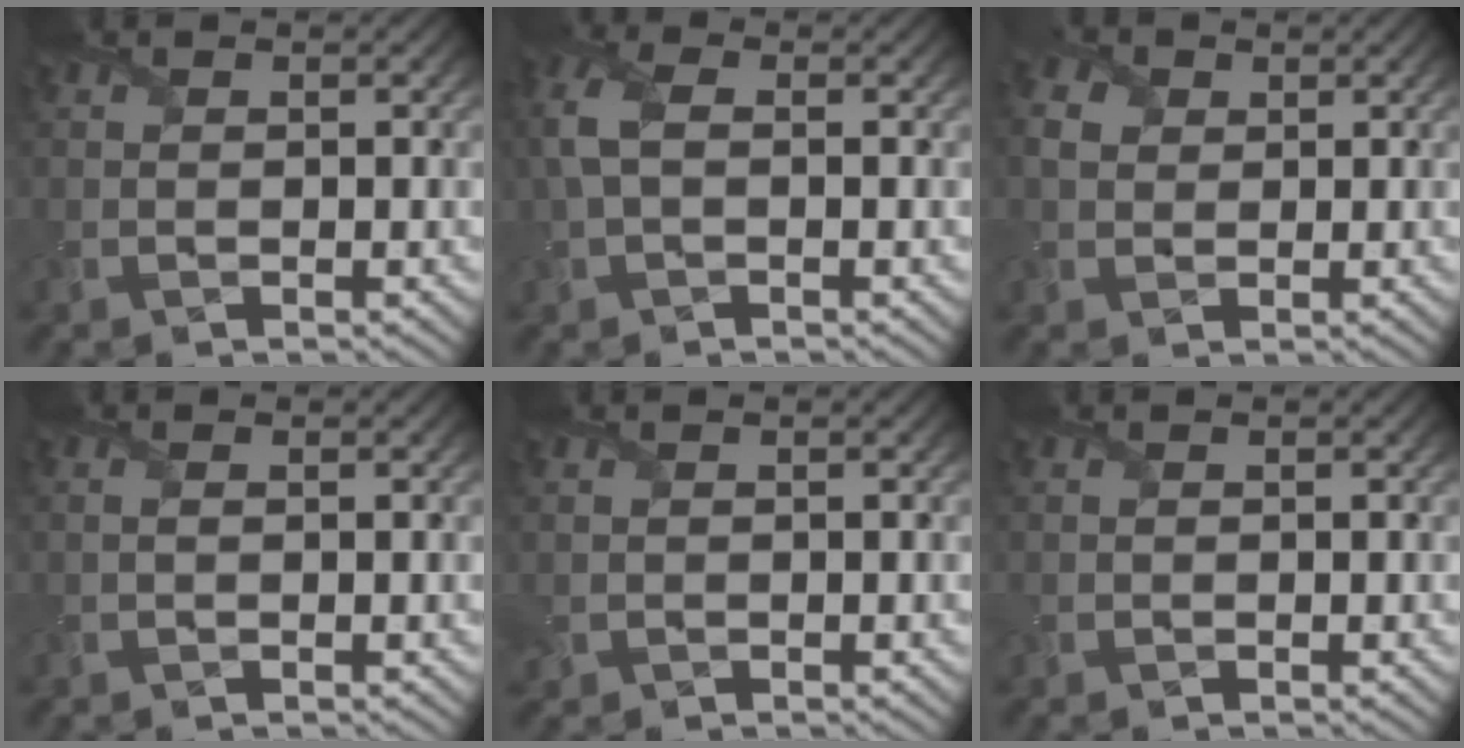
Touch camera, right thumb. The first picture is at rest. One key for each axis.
{"total": 4.8, "fx": 0.3, "fy": 2.6, "fz": 4.0, "tx": -0.103, "ty": 0.014, "tz": 0.000}
{"total": 3.0, "fx": 0.8, "fy": 2.4, "fz": 1.6, "tx": -0.048, "ty": 0.008, "tz": 0.015}
{"total": 0.7, "fx": -0.1, "fy": 0.2, "fz": 0.7, "tx": -0.013, "ty": 0.002, "tz": 0.003}
{"total": 0.6, "fx": 0.1, "fy": 0.5, "fz": 0.2, "tx": -0.010, "ty": -0.001, "tz": 0.004}
{"total": 0.0}